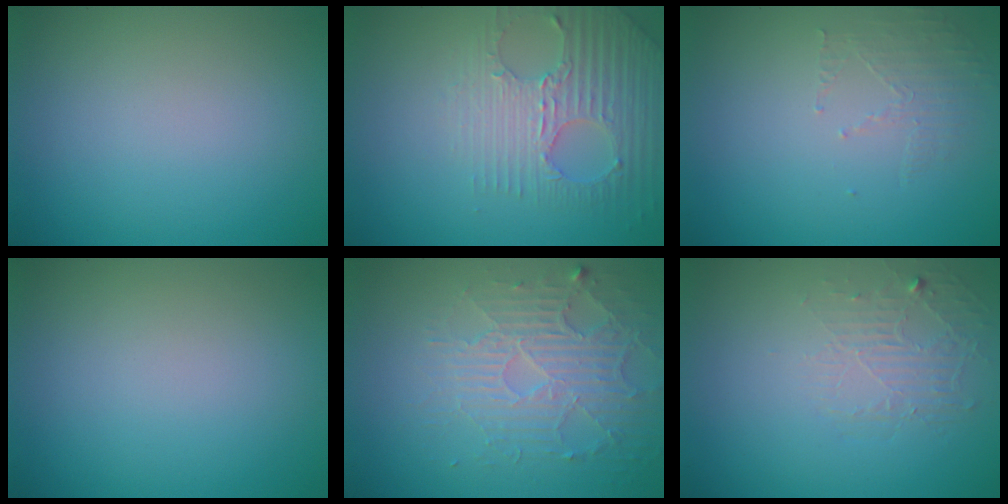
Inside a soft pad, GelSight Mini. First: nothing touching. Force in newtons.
{"total": 3.1, "press": 3.0, "slide": 0.6}
{"total": 1.5, "press": 0.5, "slide": 1.4}
{"total": 0.0}
{"total": 4.0, "press": 3.4, "slide": 2.1}
{"total": 1.9, "press": 0.6, "slide": 1.8}